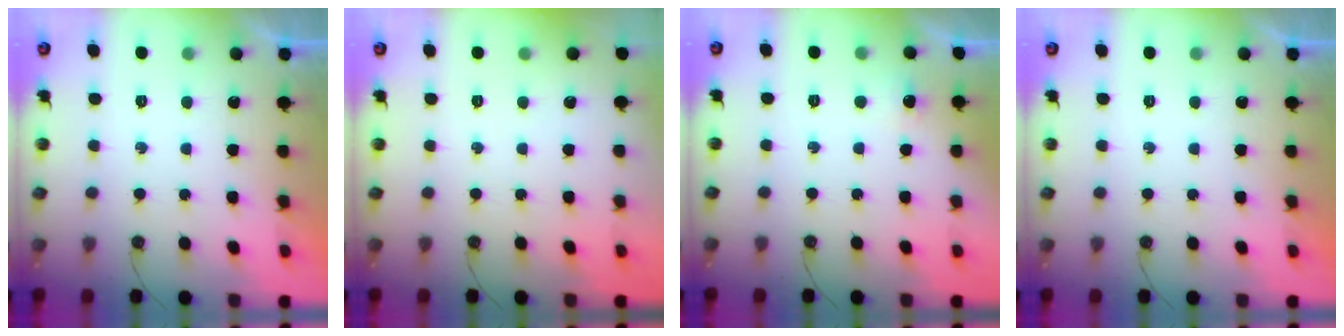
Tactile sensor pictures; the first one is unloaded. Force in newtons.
{"total": 0.0}
{"total": 3.0, "press": 2.8, "slide": 1.0}
{"total": 0.0}